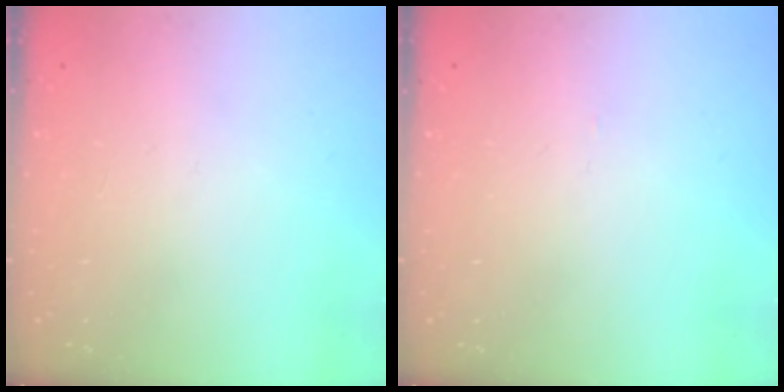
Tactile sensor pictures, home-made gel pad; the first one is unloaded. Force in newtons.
{"total": 0.0}